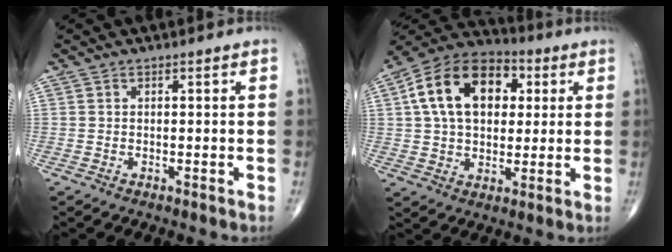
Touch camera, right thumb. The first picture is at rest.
{"total": 18.0, "force": [4.3, 11.8, 12.9], "torque": [-0.198, 0.013, 0.067]}